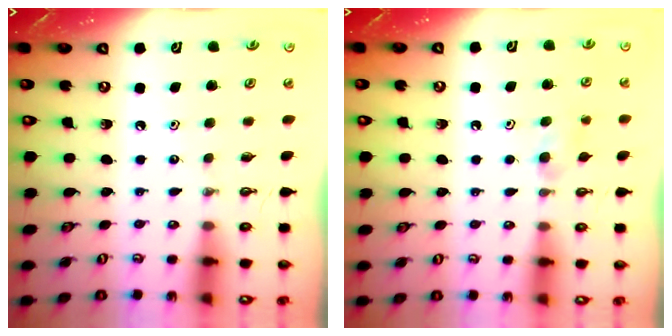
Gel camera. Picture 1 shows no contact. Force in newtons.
{"total": 4.4, "press": 4.2, "slide": 1.1}